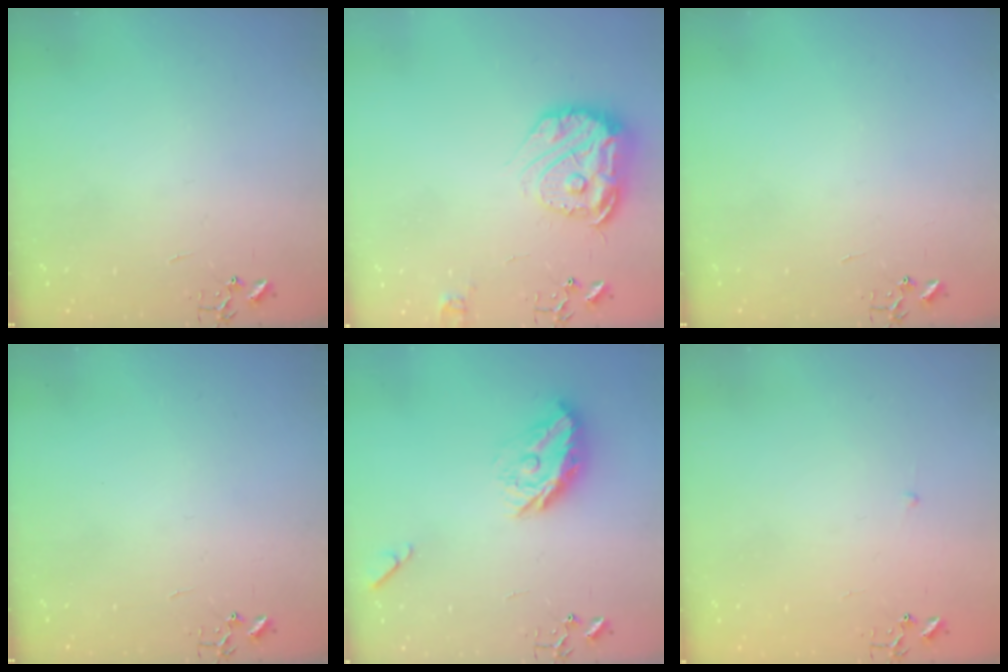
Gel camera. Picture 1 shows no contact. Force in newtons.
{"total": 17.2, "press": 17.1, "slide": 1.4}
{"total": 0.0}
{"total": 0.0}
{"total": 13.5, "press": 13.4, "slide": 0.7}
{"total": 2.3, "press": 2.3, "slide": 0.3}